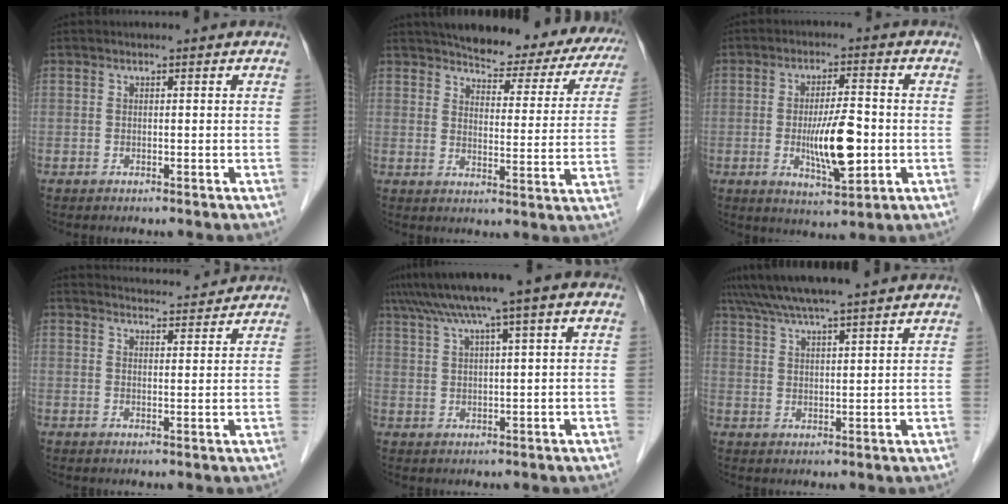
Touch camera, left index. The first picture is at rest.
{"total": 20.3, "force": [17.8, 5.8, 7.8], "torque": [-0.091, -0.014, 0.204]}
{"total": 8.6, "force": [-1.4, 1.9, 8.2], "torque": [-0.147, -0.010, -0.024]}
{"total": 9.0, "force": [8.9, 0.8, 1.3], "torque": [-0.017, 0.016, 0.110]}
{"total": 9.5, "force": [5.7, -0.2, 7.7], "torque": [-0.128, 0.038, 0.092]}
{"total": 11.9, "force": [10.4, -0.3, 5.9], "torque": [-0.103, 0.029, 0.152]}